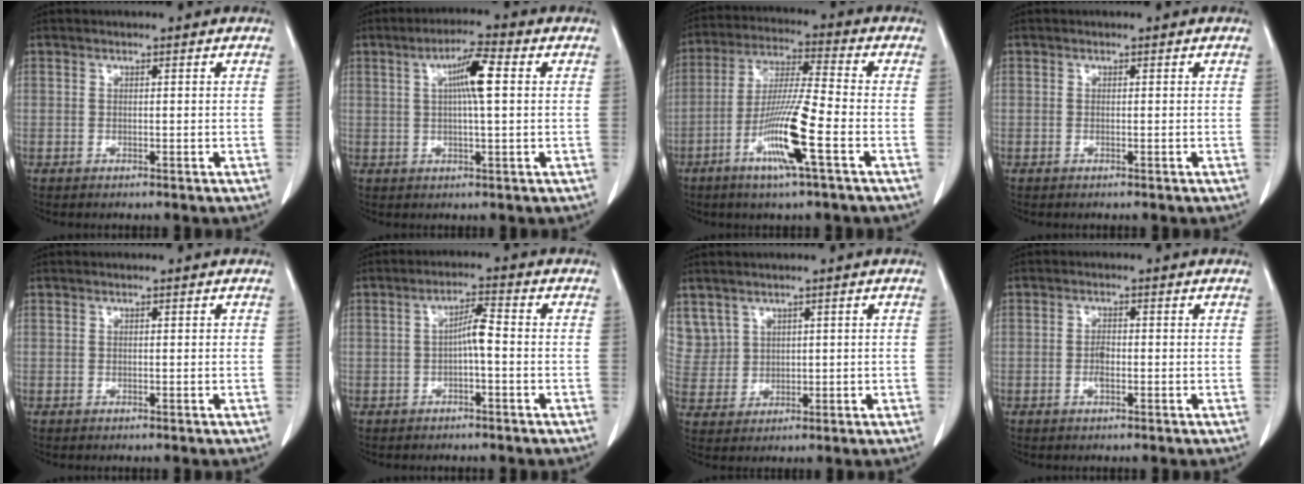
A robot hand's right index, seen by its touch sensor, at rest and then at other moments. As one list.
[{"total": 6.3, "force": [1.4, 0.4, 6.1], "torque": [-0.109, 0.008, 0.022]}, {"total": 12.0, "force": [-4.8, -0.2, 11.0], "torque": [-0.216, -0.012, -0.095]}, {"total": 0.0}, {"total": 0.0}, {"total": 3.5, "force": [-0.6, 0.5, 3.4], "torque": [-0.059, 0.012, -0.008]}, {"total": 5.6, "force": [3.2, 4.5, 0.4], "torque": [-0.016, 0.015, 0.080]}, {"total": 1.9, "force": [-0.5, 0.7, 1.7], "torque": [-0.034, 0.002, -0.008]}]